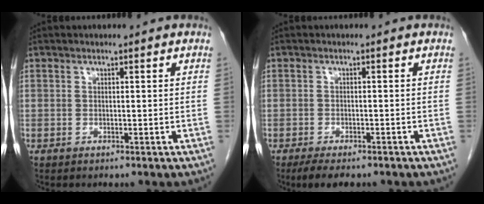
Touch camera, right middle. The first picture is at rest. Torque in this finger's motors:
{"motor_torque": [0.77, -0.61, 0.07, 0.02]}